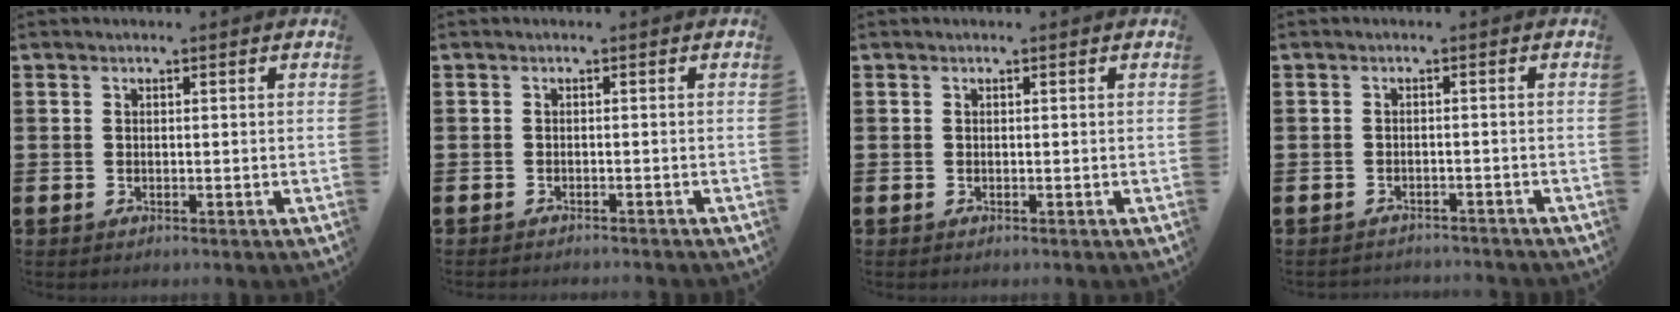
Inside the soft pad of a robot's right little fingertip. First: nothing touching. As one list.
[{"total": 0.7, "force": [-0.7, -0.1, 0.0], "torque": [0.000, -0.001, -0.014]}, {"total": 0.0}, {"total": 1.3, "force": [-1.3, 0.0, -0.1], "torque": [-0.003, 0.002, -0.028]}]